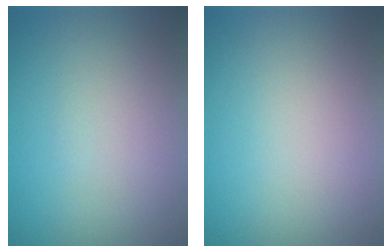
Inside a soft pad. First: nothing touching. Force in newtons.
{"total": 0.0}